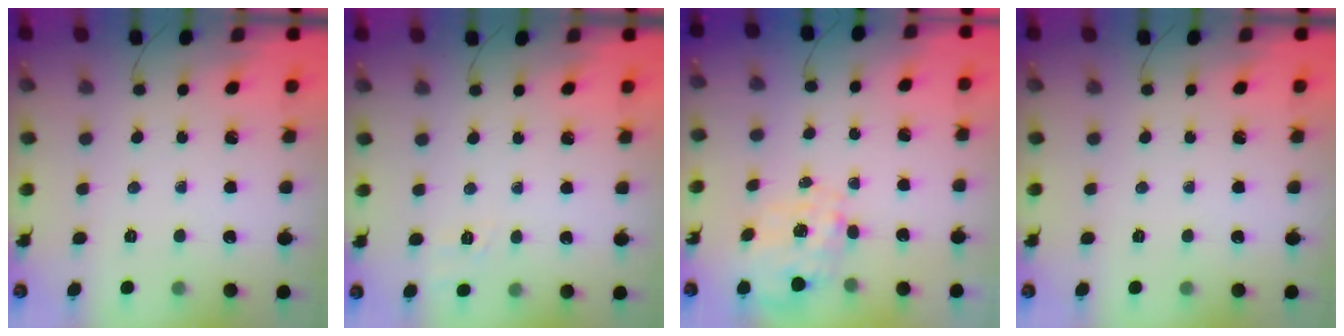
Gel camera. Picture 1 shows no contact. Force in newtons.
{"total": 1.8, "press": 0.4, "slide": 1.7}
{"total": 8.1, "press": 8.1, "slide": 0.7}
{"total": 0.0}